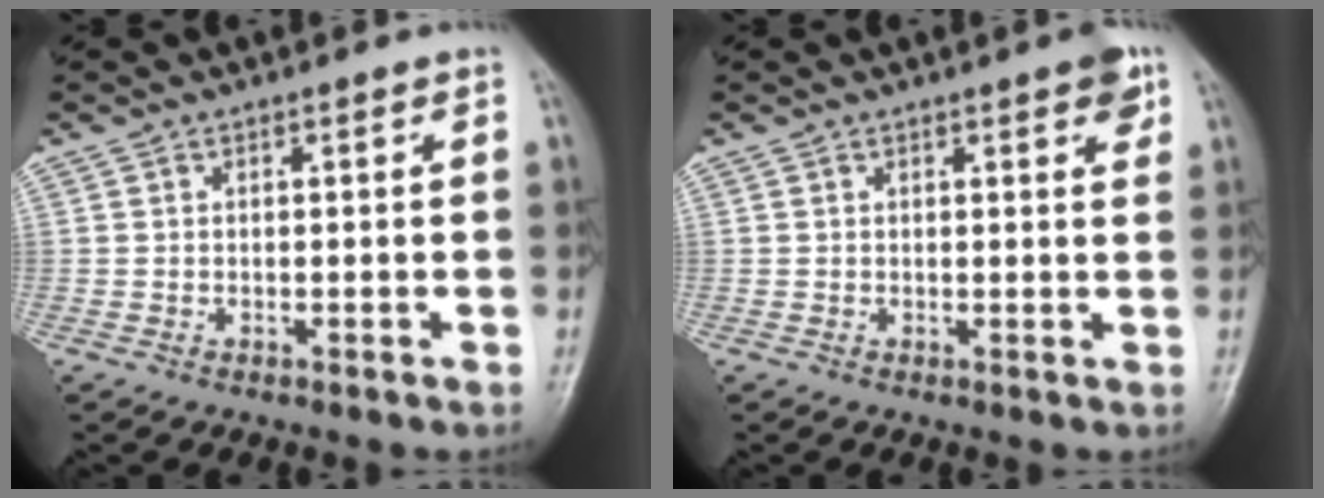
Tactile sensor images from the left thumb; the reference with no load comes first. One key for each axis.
{"total": 3.4, "fx": 1.9, "fy": 1.0, "fz": 2.6, "tx": -0.025, "ty": -0.006, "tz": 0.019}